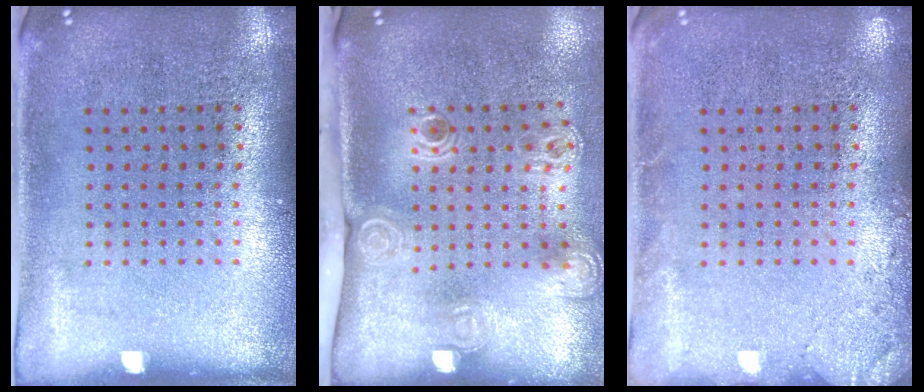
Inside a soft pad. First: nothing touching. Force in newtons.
{"total": 2.3, "press": 1.6, "slide": 1.7}
{"total": 1.4, "press": 1.4, "slide": 0.3}